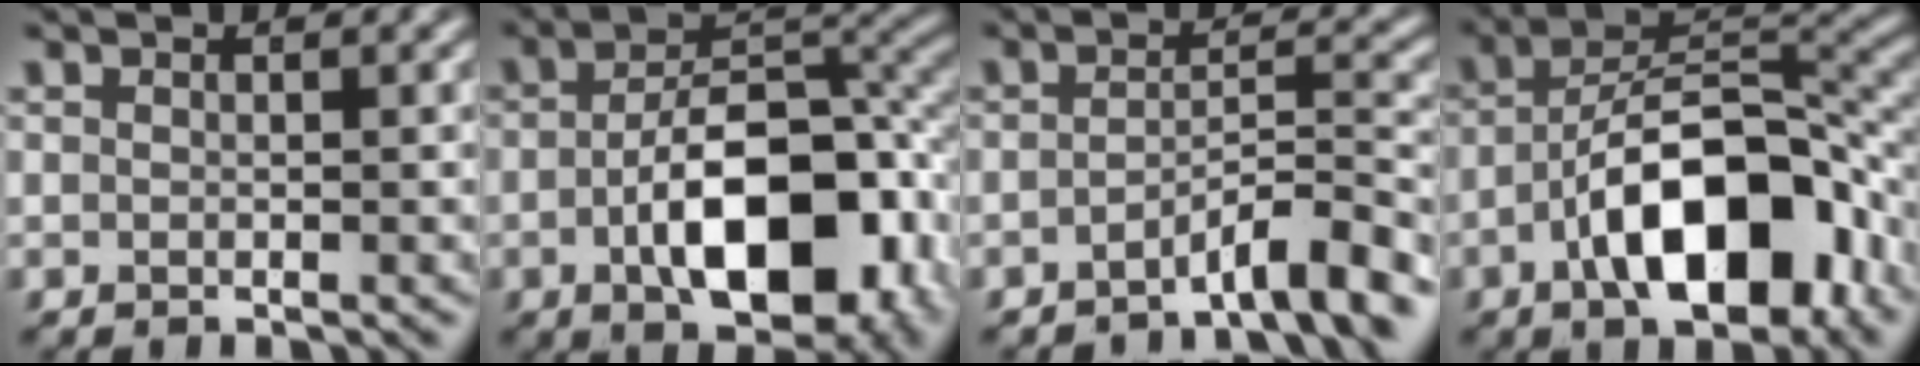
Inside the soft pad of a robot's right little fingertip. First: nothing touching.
{"total": 10.9, "force": [-3.5, 5.2, 9.0], "torque": [-0.128, -0.019, -0.045]}
{"total": 5.0, "force": [-3.8, 0.8, 3.2], "torque": [-0.030, -0.004, -0.059]}
{"total": 10.6, "force": [-3.8, 5.2, 8.4], "torque": [-0.130, -0.010, -0.052]}